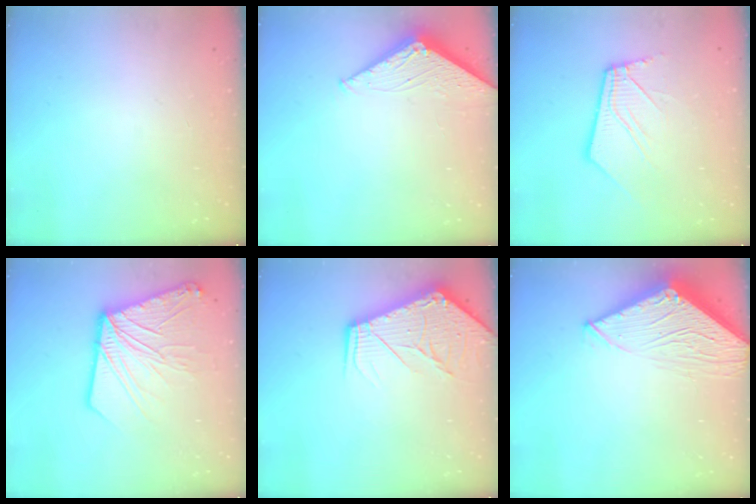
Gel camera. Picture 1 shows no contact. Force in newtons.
{"total": 3.2, "press": 3.2, "slide": 0.3}
{"total": 11.1, "press": 11.0, "slide": 1.5}
{"total": 18.7, "press": 18.5, "slide": 2.5}
{"total": 12.1, "press": 12.0, "slide": 1.6}
{"total": 11.2, "press": 11.1, "slide": 0.5}